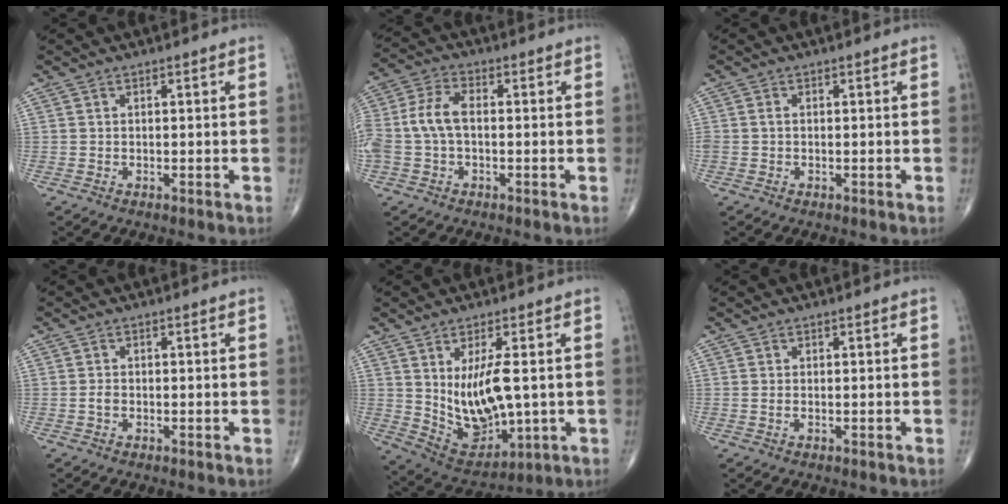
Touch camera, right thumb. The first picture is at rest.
{"total": 8.9, "force": [-0.6, 5.2, 7.1], "torque": [-0.167, 0.027, -0.016]}
{"total": 0.8, "force": [-0.1, 0.6, 0.6], "torque": [-0.012, 0.000, -0.002]}
{"total": 1.1, "force": [-0.4, 0.7, 0.8], "torque": [-0.014, 0.002, -0.007]}
{"total": 12.5, "force": [1.1, 5.7, 11.1], "torque": [-0.181, -0.018, 0.043]}
{"total": 0.5, "force": [-0.1, 0.2, 0.5], "torque": [-0.013, -0.002, -0.001]}